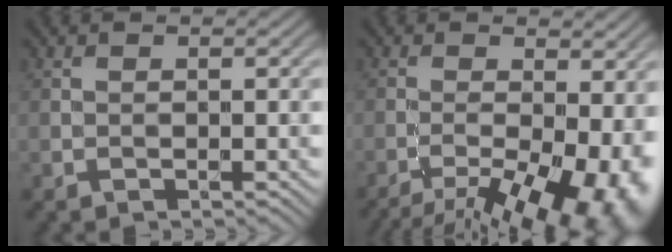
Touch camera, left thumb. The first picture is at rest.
{"total": 14.5, "force": [-7.0, 5.5, 11.4], "torque": [-0.172, -0.020, -0.091]}